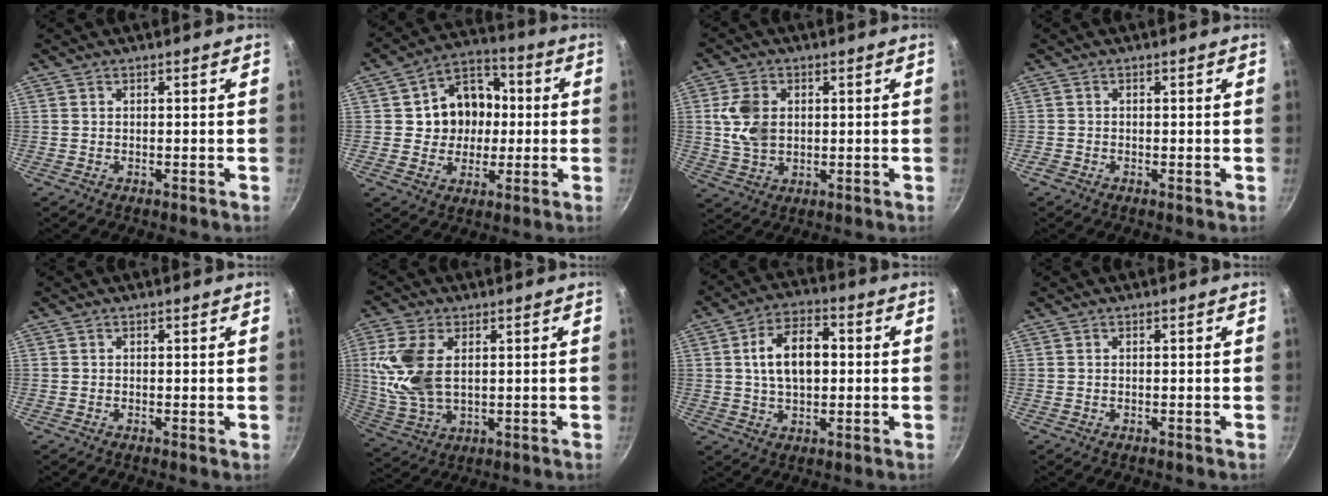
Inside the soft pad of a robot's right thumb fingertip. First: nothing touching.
{"total": 12.5, "force": [0.7, 10.3, 7.1], "torque": [-0.056, 0.021, 0.008]}
{"total": 8.2, "force": [1.3, 5.8, 5.7], "torque": [-0.103, -0.001, 0.031]}
{"total": 1.0, "force": [-0.5, 0.5, 0.7], "torque": [-0.007, -0.002, -0.015]}
{"total": 0.5, "force": [0.0, 0.1, 0.5], "torque": [-0.007, -0.003, -0.003]}
{"total": 12.7, "force": [2.2, 7.4, 10.1], "torque": [-0.219, -0.003, 0.052]}
{"total": 10.9, "force": [1.2, 6.4, 8.8], "torque": [-0.139, 0.015, 0.018]}
{"total": 0.0}